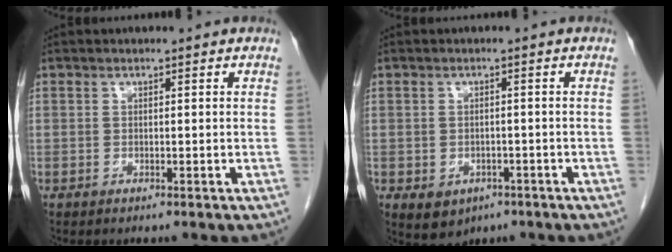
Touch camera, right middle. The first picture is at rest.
{"total": 5.1, "force": [-2.4, 4.0, 2.1], "torque": [-0.029, 0.002, -0.023]}